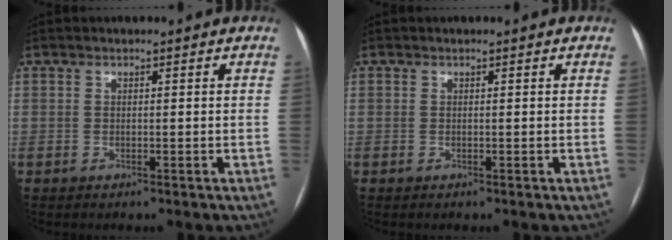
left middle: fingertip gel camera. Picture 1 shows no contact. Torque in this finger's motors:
{"motor_torque": [0.00, 0.00, 0.00, 0.00]}